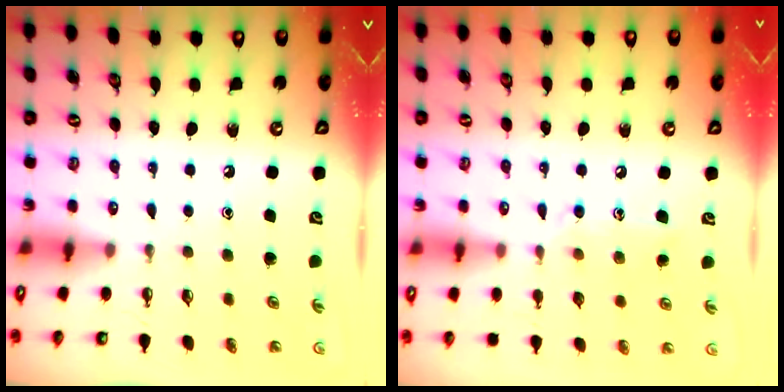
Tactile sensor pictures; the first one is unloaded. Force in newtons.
{"total": 9.1, "press": 9.1, "slide": 0.6}